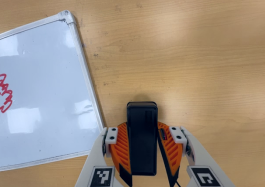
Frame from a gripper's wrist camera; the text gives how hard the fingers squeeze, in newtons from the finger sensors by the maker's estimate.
{"total": 7.9, "left": 6.0, "right": 9.8}